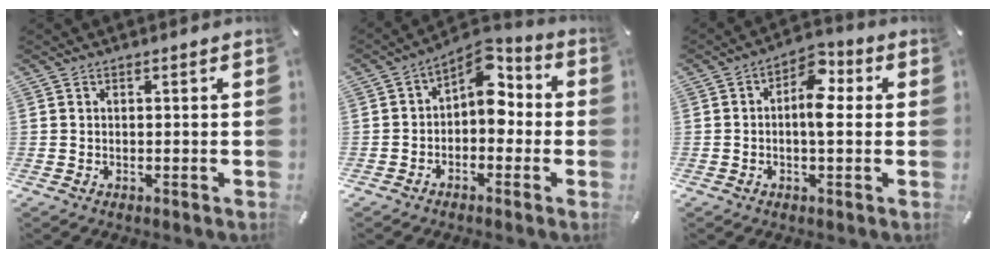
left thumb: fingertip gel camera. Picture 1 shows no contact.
{"total": 8.5, "force": [2.0, 5.7, 6.0], "torque": [-0.087, -0.019, 0.031]}
{"total": 8.3, "force": [1.2, 4.4, 7.0], "torque": [-0.093, -0.005, 0.014]}